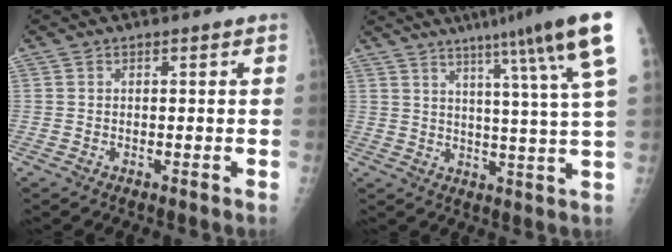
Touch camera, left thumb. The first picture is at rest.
{"total": 16.3, "force": [9.0, -0.5, 13.6], "torque": [-0.189, -0.026, 0.112]}